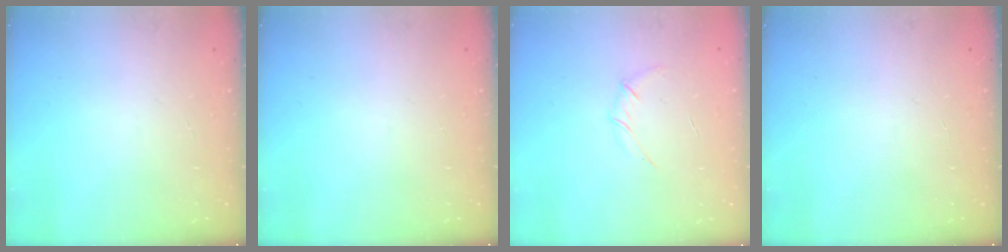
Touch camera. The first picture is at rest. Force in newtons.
{"total": 0.0}
{"total": 4.5, "press": 4.3, "slide": 1.3}
{"total": 0.0}